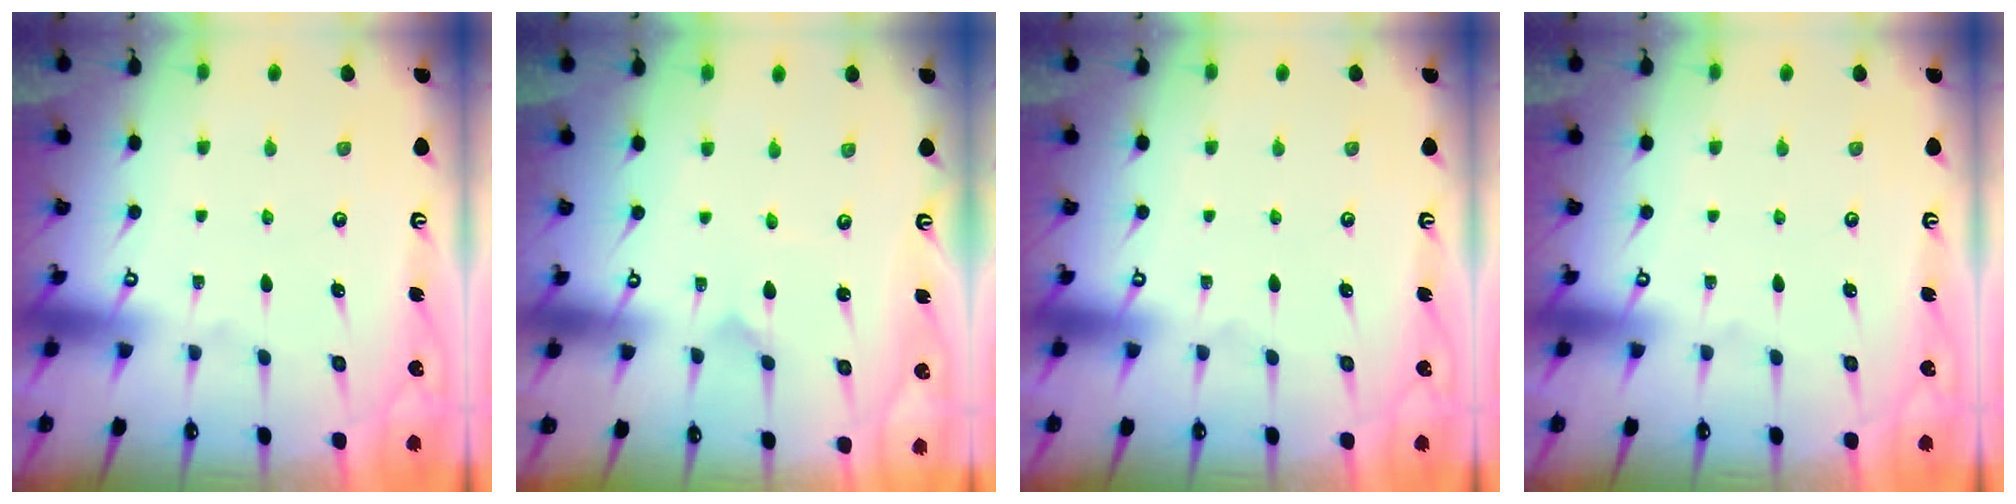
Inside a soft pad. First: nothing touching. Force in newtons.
{"total": 0.0}
{"total": 0.0}
{"total": 0.0}